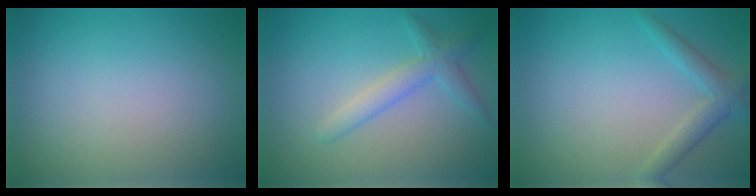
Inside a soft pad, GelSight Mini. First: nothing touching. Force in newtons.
{"total": 2.6, "press": 2.6, "slide": 0.1}
{"total": 2.3, "press": 2.3, "slide": 0.2}